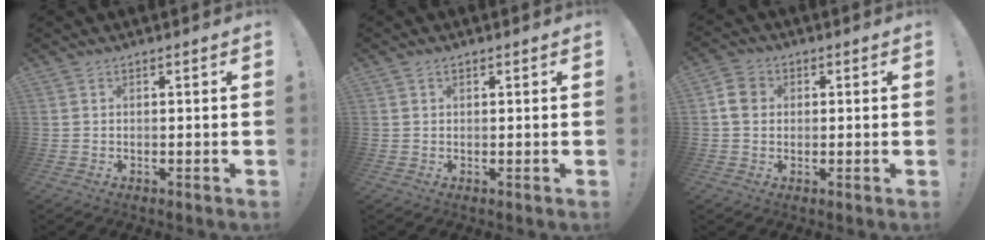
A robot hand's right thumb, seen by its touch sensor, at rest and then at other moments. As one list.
[{"total": 0.8, "force": [0.4, 0.6, 0.2], "torque": [-0.001, 0.001, 0.007]}, {"total": 5.3, "force": [0.7, 4.5, 2.8], "torque": [-0.033, 0.006, 0.015]}]